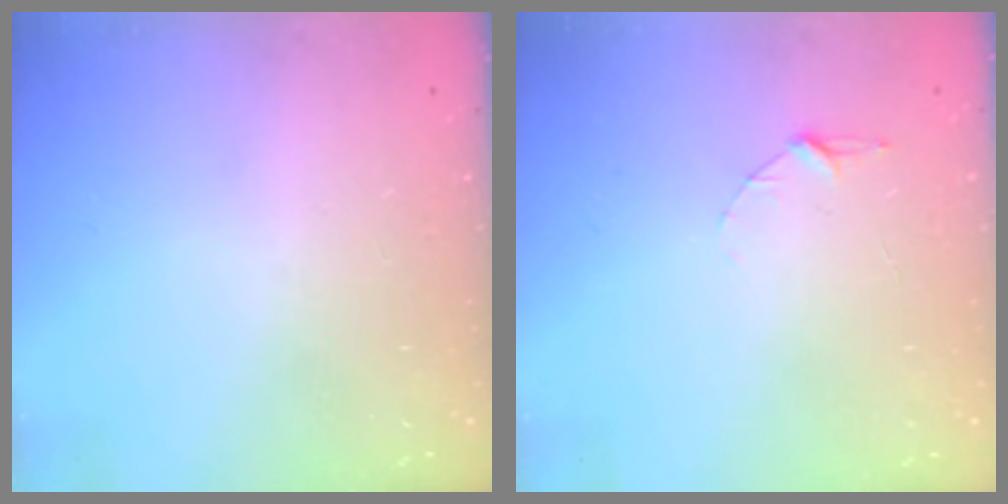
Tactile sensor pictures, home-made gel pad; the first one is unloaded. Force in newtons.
{"total": 4.7, "press": 4.7, "slide": 0.5}